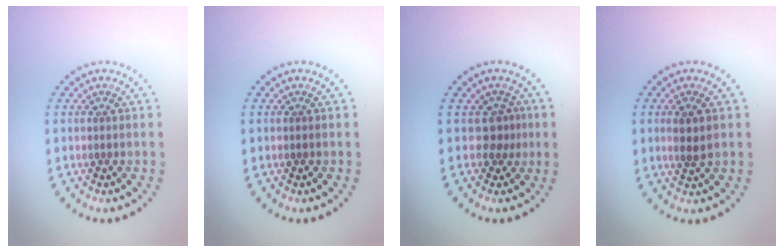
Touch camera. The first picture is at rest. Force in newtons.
{"total": 0.0}
{"total": 1.7, "press": 1.3, "slide": 1.2}
{"total": 2.0, "press": 1.9, "slide": 0.7}